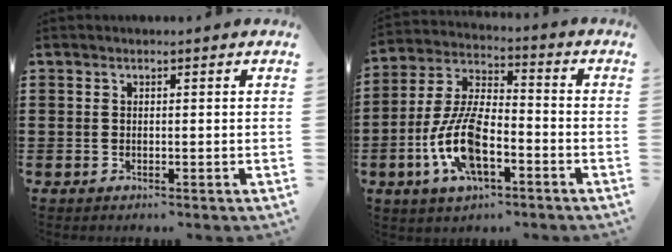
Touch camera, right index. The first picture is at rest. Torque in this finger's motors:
{"motor_torque": [2.14, 0.00, 1.05, 0.21]}